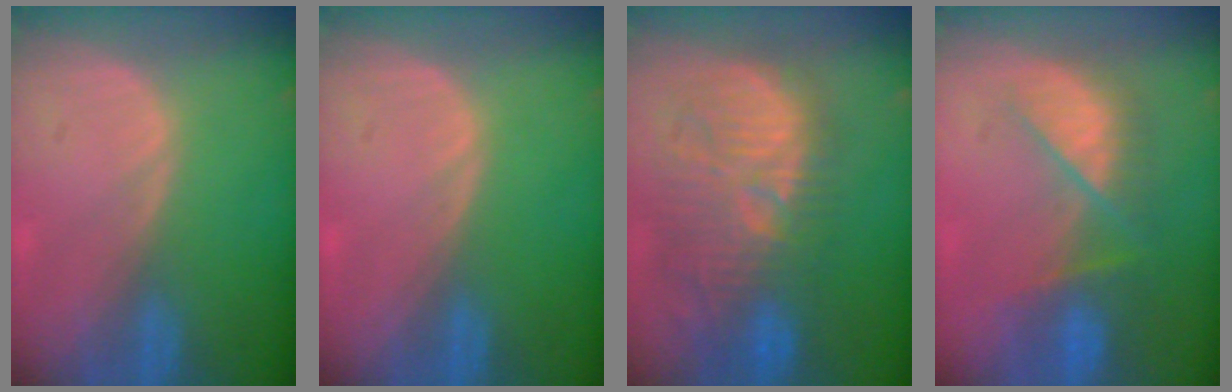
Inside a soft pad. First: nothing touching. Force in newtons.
{"total": 0.0}
{"total": 12.2, "press": 11.7, "slide": 3.6}
{"total": 7.4, "press": 7.2, "slide": 1.9}